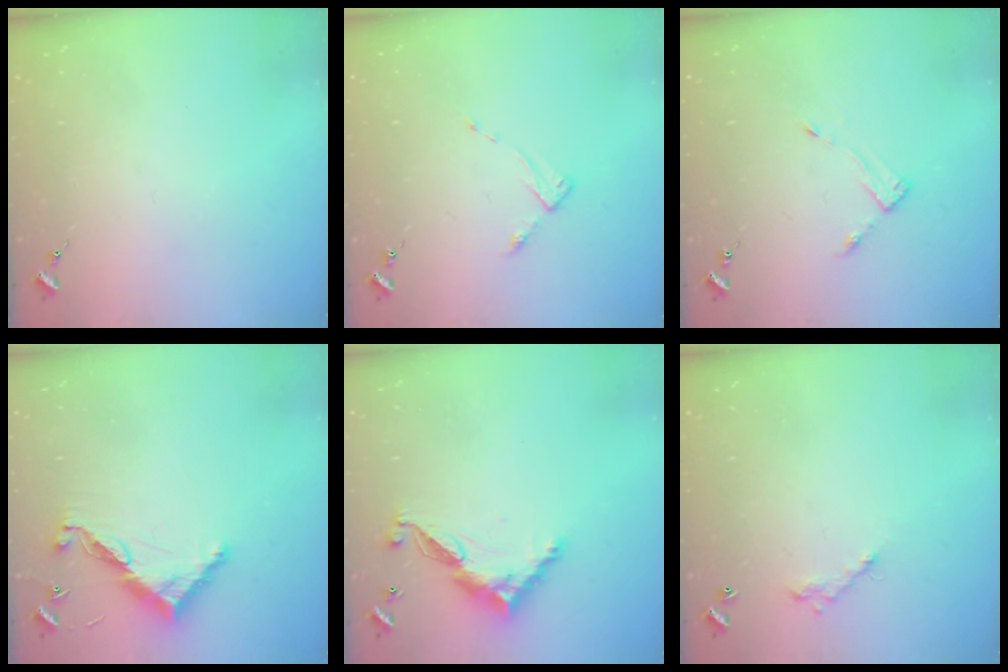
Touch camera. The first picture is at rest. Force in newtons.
{"total": 3.7, "press": 3.6, "slide": 0.4}
{"total": 3.5, "press": 3.5, "slide": 0.4}
{"total": 10.9, "press": 10.9, "slide": 0.4}
{"total": 11.7, "press": 11.7, "slide": 0.3}
{"total": 5.2, "press": 5.2, "slide": 0.2}